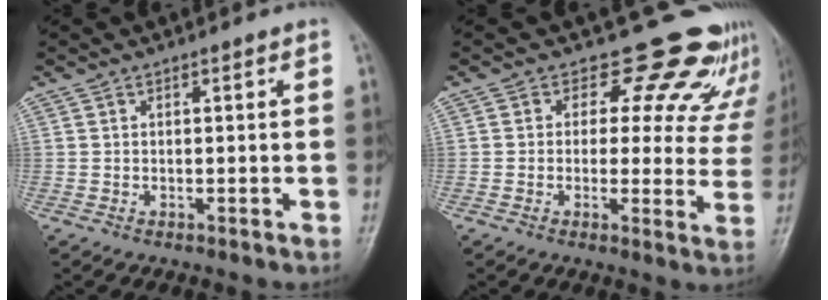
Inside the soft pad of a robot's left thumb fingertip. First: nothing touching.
{"total": 14.8, "force": [12.9, 6.7, 3.0], "torque": [0.027, -0.085, 0.121]}